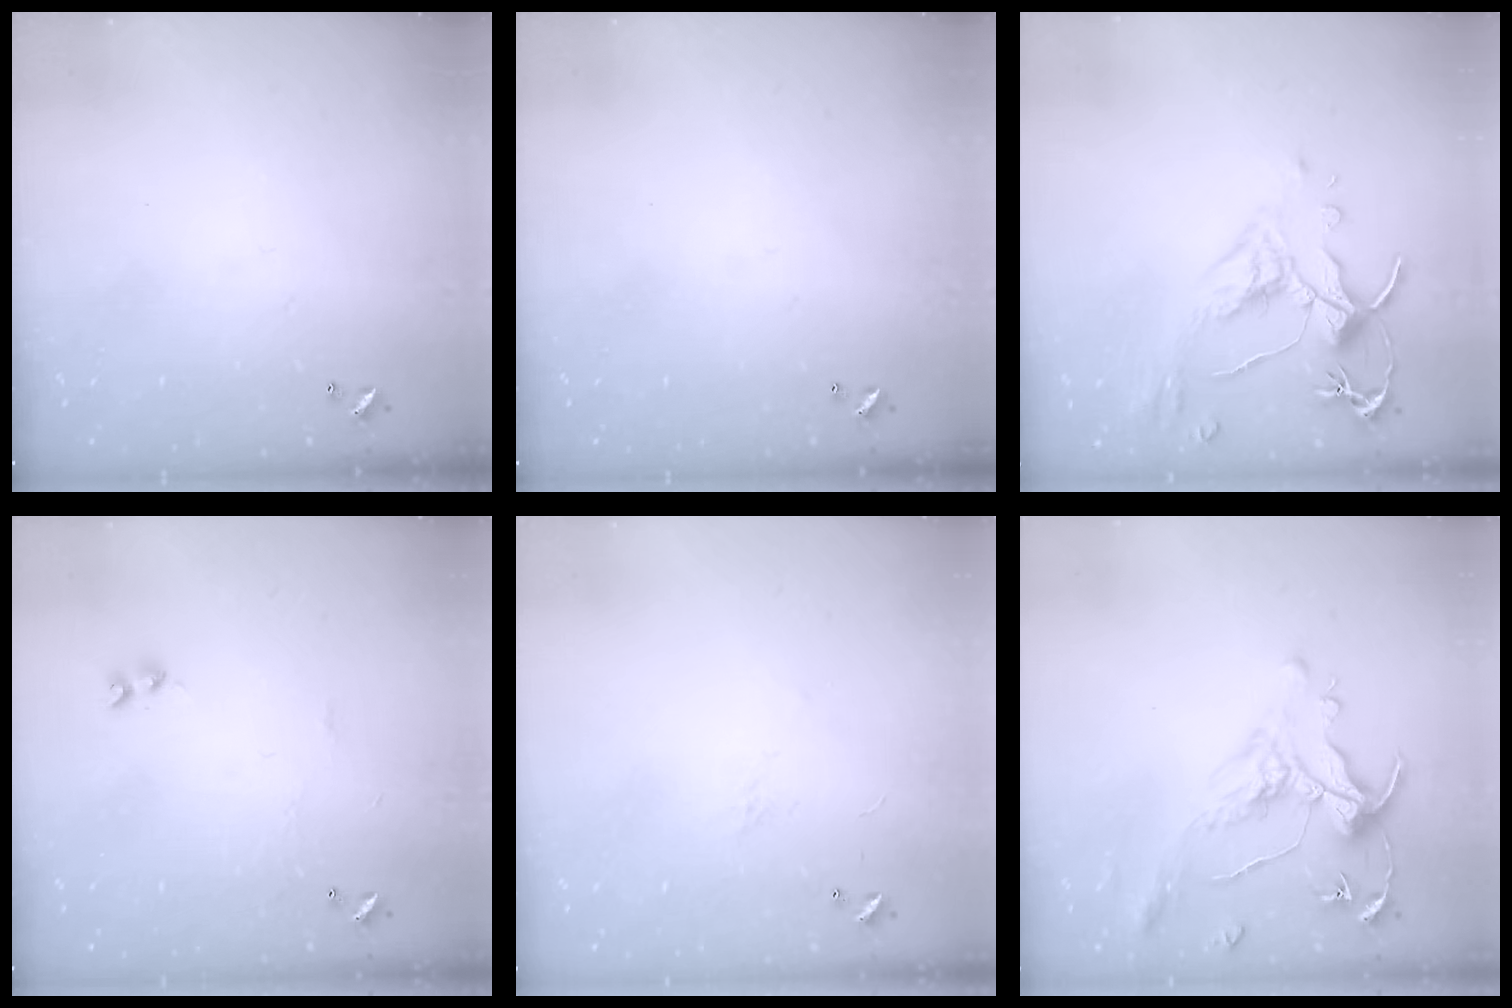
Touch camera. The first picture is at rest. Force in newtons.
{"total": 0.0}
{"total": 2.5, "press": 2.1, "slide": 1.4}
{"total": 2.1, "press": 2.1, "slide": 0.5}
{"total": 5.6, "press": 5.5, "slide": 0.9}
{"total": 0.9, "press": 0.2, "slide": 0.9}